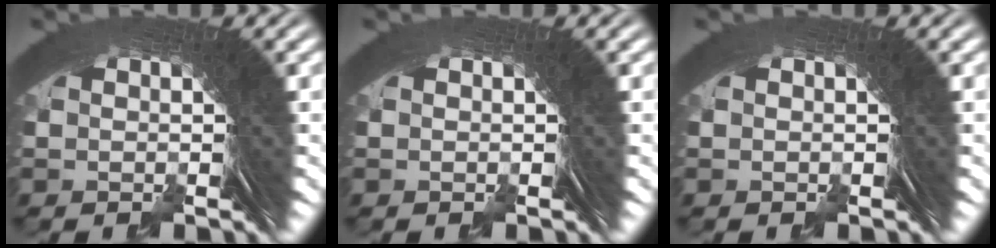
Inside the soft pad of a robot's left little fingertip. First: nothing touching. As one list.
[{"total": 0.0}, {"total": 0.0}]